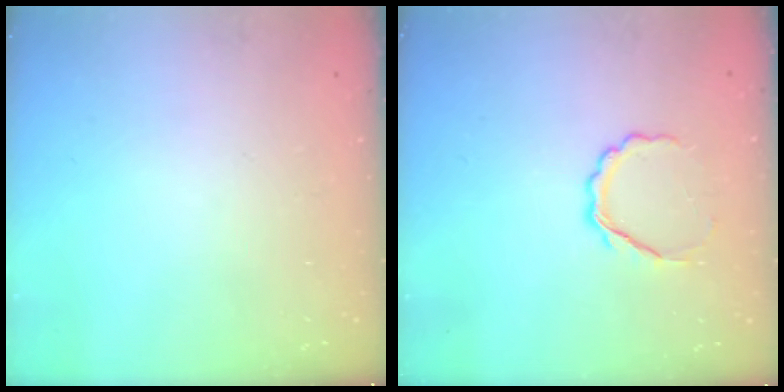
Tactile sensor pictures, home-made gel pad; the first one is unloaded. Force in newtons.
{"total": 4.8, "press": 4.7, "slide": 1.0}